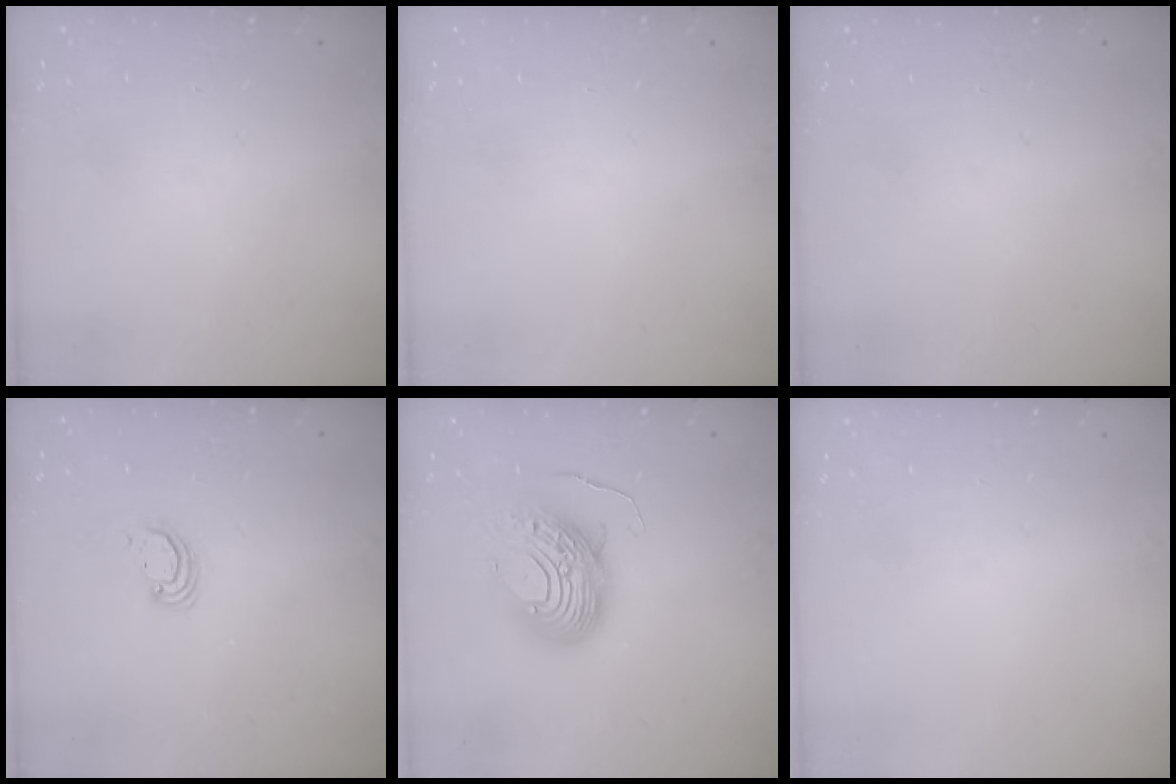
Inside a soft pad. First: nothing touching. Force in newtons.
{"total": 0.0}
{"total": 0.0}
{"total": 2.6, "press": 2.6, "slide": 0.2}
{"total": 12.5, "press": 12.4, "slide": 1.3}
{"total": 0.0}